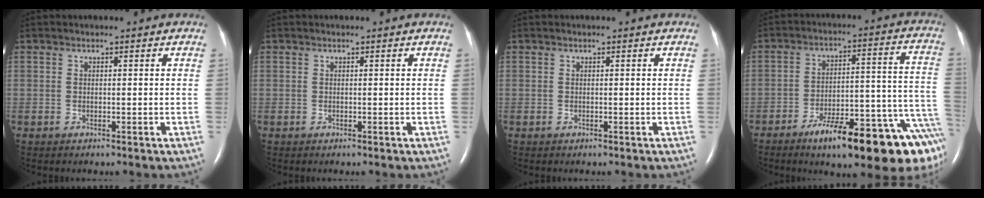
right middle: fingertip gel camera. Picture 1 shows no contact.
{"total": 0.0}
{"total": 0.0}
{"total": 20.7, "force": [-13.2, 3.5, 15.6], "torque": [-0.115, 0.038, -0.189]}